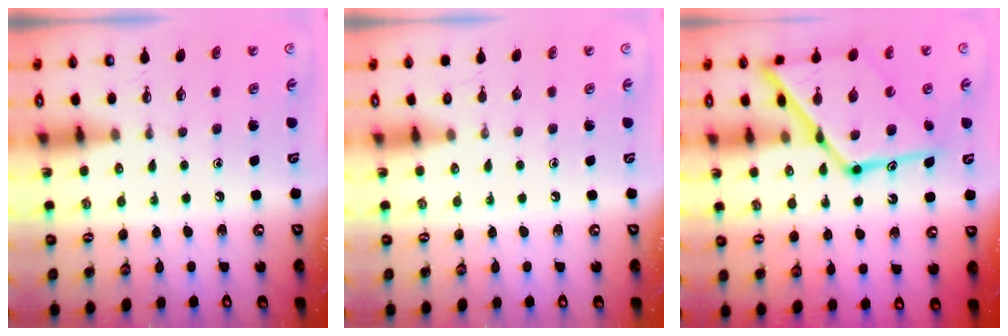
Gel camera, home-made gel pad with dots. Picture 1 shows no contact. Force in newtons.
{"total": 0.0}
{"total": 23.0, "press": 22.9, "slide": 1.8}